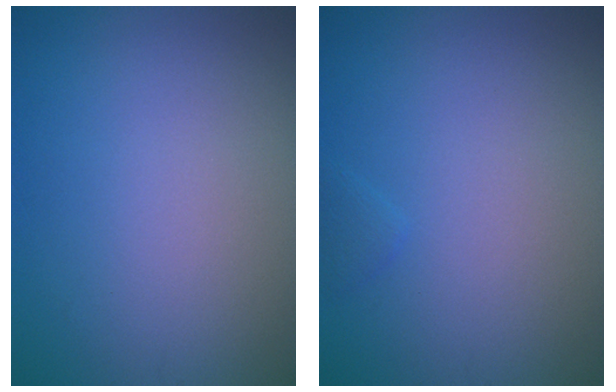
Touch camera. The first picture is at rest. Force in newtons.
{"total": 0.6, "press": 0.6, "slide": 0.0}